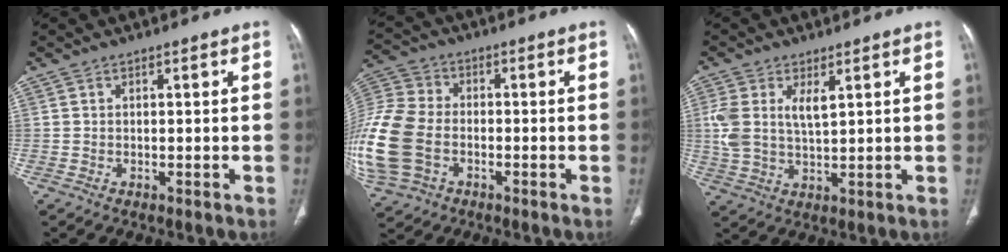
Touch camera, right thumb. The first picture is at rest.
{"total": 19.1, "force": [-4.4, 13.9, 12.3], "torque": [-0.311, 0.009, -0.079]}
{"total": 8.0, "force": [2.5, 4.1, 6.3], "torque": [-0.135, -0.003, 0.056]}